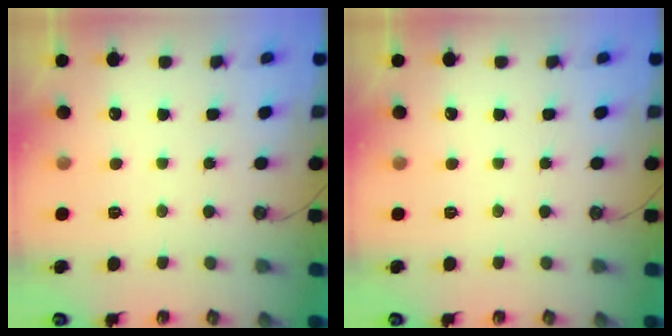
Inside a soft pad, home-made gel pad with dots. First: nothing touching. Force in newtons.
{"total": 0.0}